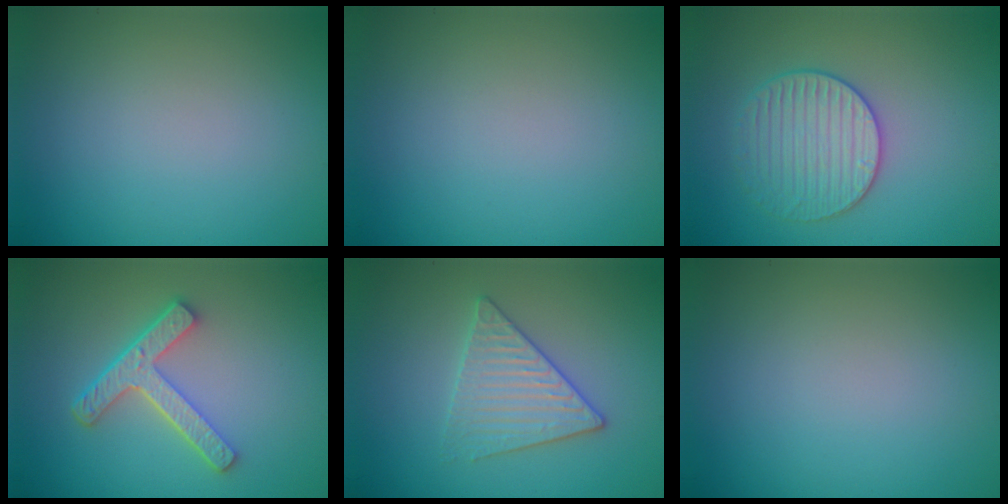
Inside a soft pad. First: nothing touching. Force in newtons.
{"total": 0.0}
{"total": 3.2, "press": 3.2, "slide": 0.3}
{"total": 4.4, "press": 3.3, "slide": 2.9}
{"total": 3.2, "press": 3.2, "slide": 0.6}
{"total": 0.0}